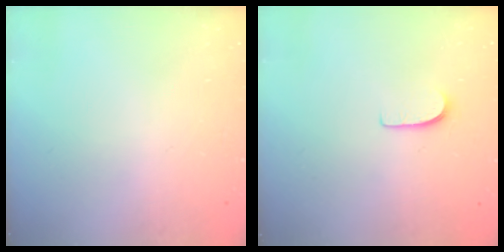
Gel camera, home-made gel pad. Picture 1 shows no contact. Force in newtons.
{"total": 5.1, "press": 5.1, "slide": 0.5}